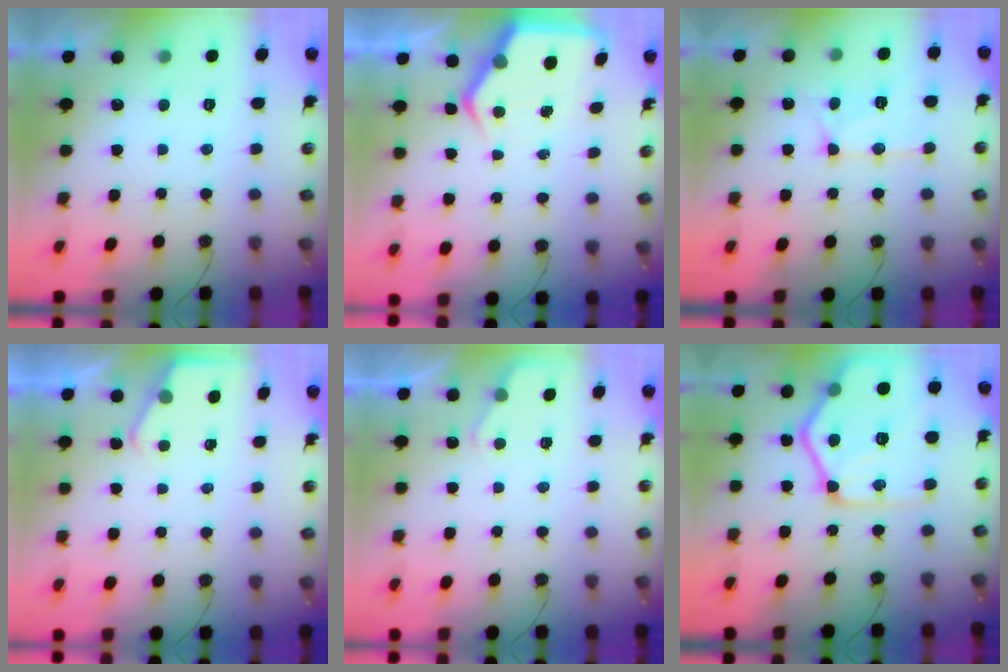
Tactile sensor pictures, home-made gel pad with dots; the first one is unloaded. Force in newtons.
{"total": 6.6, "press": 6.6, "slide": 0.6}
{"total": 13.7, "press": 13.6, "slide": 0.8}
{"total": 2.3, "press": 2.3, "slide": 0.4}
{"total": 3.5, "press": 3.5, "slide": 0.5}
{"total": 21.2, "press": 21.1, "slide": 2.6}